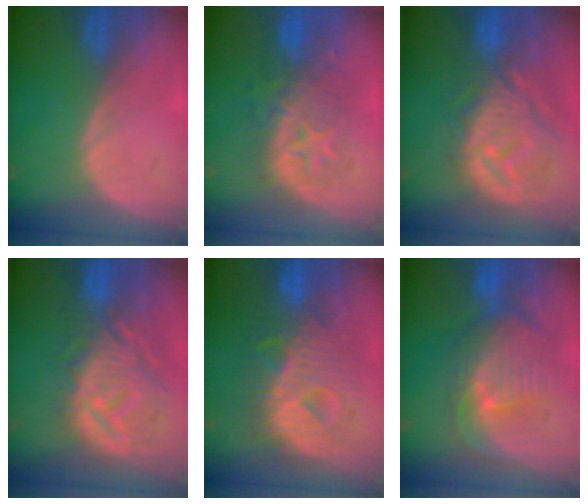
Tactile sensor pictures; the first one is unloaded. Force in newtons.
{"total": 8.3, "press": 8.3, "slide": 0.8}
{"total": 12.4, "press": 11.1, "slide": 5.6}
{"total": 12.4, "press": 11.1, "slide": 5.5}
{"total": 12.7, "press": 12.7, "slide": 1.2}
{"total": 10.5, "press": 9.3, "slide": 4.8}